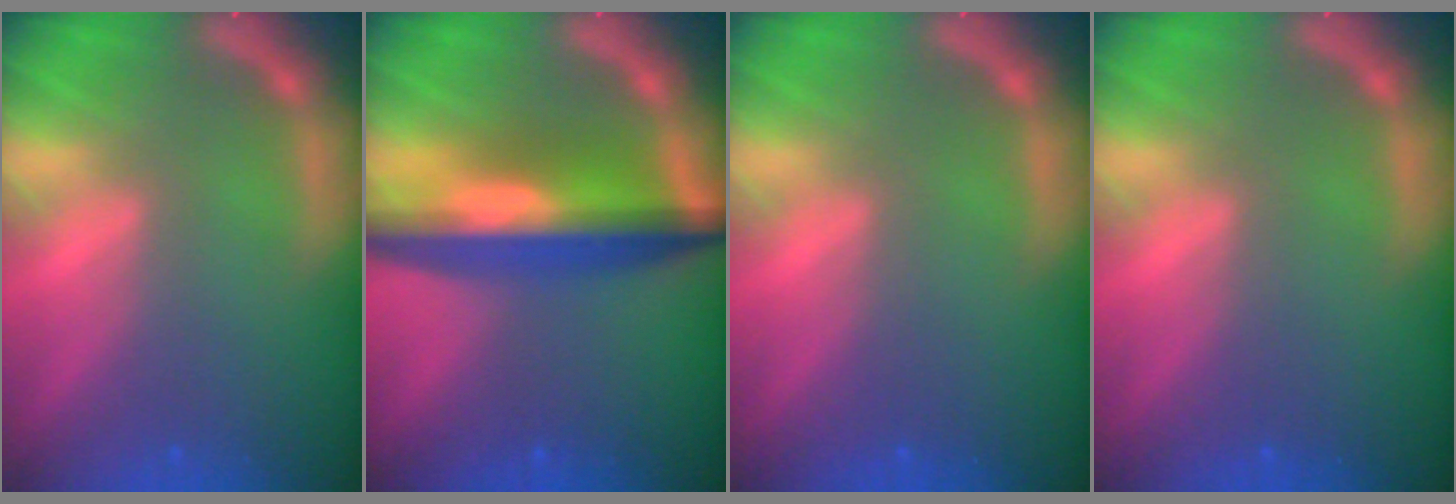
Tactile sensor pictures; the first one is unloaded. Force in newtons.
{"total": 9.0}
{"total": 0.0}
{"total": 0.0}